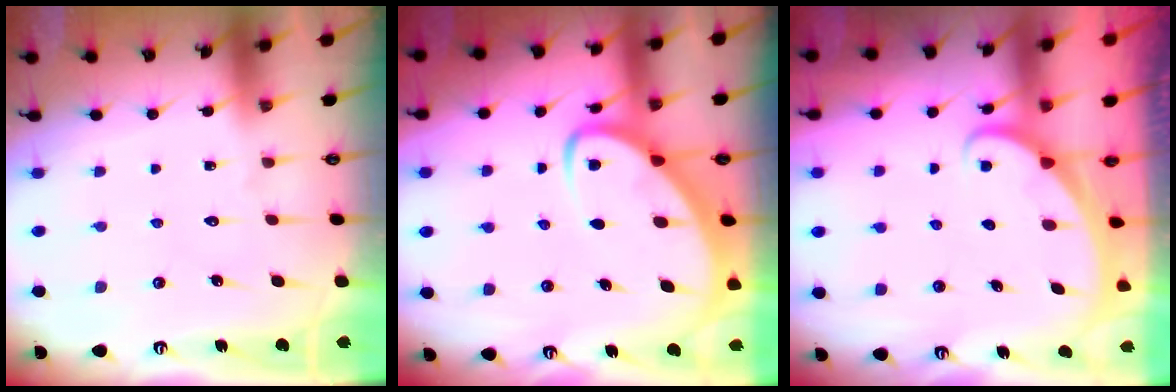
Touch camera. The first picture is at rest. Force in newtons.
{"total": 5.8, "press": 5.7, "slide": 0.7}
{"total": 1.9, "press": 1.9, "slide": 0.1}